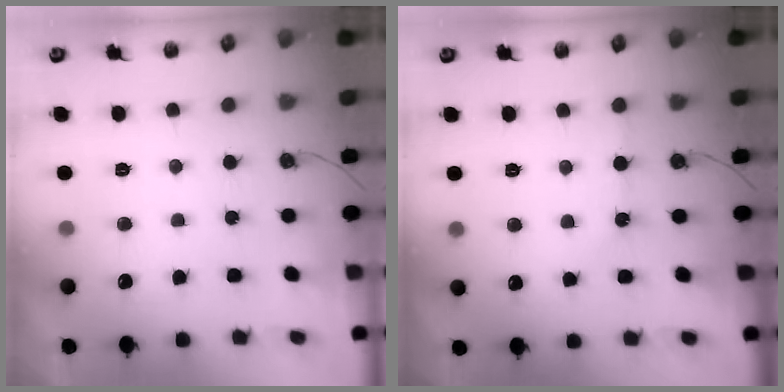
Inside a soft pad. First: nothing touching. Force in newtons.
{"total": 1.9, "press": 1.8, "slide": 0.4}